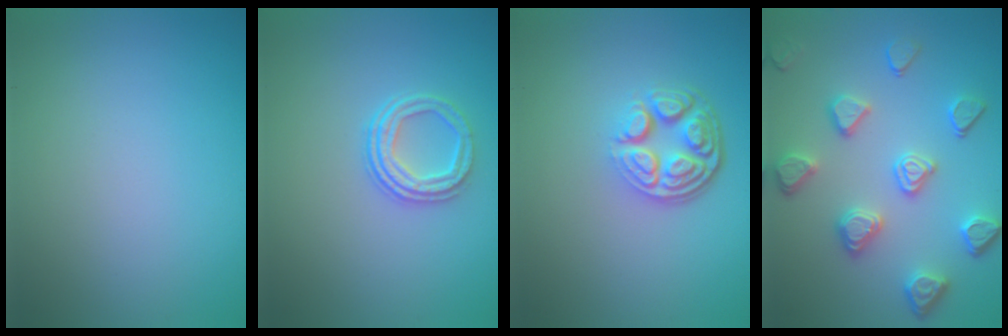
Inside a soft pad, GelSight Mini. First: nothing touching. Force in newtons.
{"total": 3.0, "press": 2.3, "slide": 1.9}
{"total": 4.9, "press": 3.5, "slide": 3.4}
{"total": 4.7, "press": 3.9, "slide": 2.6}